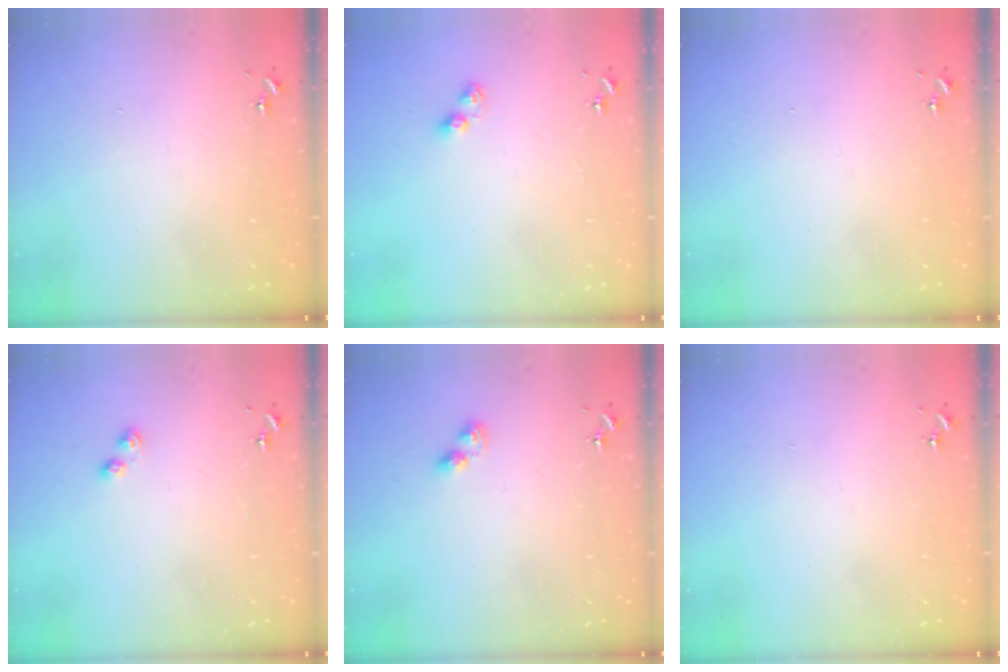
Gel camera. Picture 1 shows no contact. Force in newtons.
{"total": 5.3, "press": 5.2, "slide": 0.8}
{"total": 0.0}
{"total": 3.4, "press": 3.4, "slide": 0.5}
{"total": 3.7, "press": 3.7, "slide": 0.4}
{"total": 0.0}